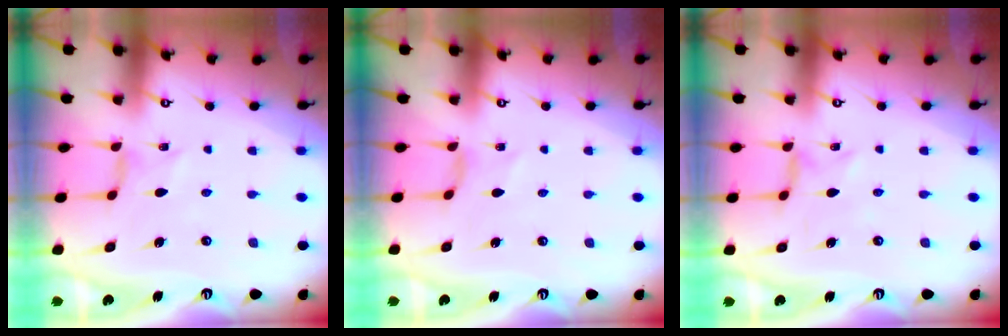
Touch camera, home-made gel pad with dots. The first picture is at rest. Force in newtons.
{"total": 2.2, "press": 2.2, "slide": 0.2}
{"total": 0.6, "press": 0.5, "slide": 0.2}